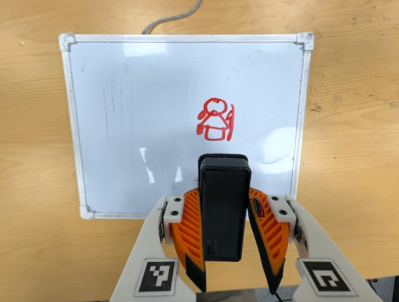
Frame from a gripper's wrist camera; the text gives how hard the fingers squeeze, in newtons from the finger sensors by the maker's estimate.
{"total": 6.0, "left": 4.8, "right": 7.2}